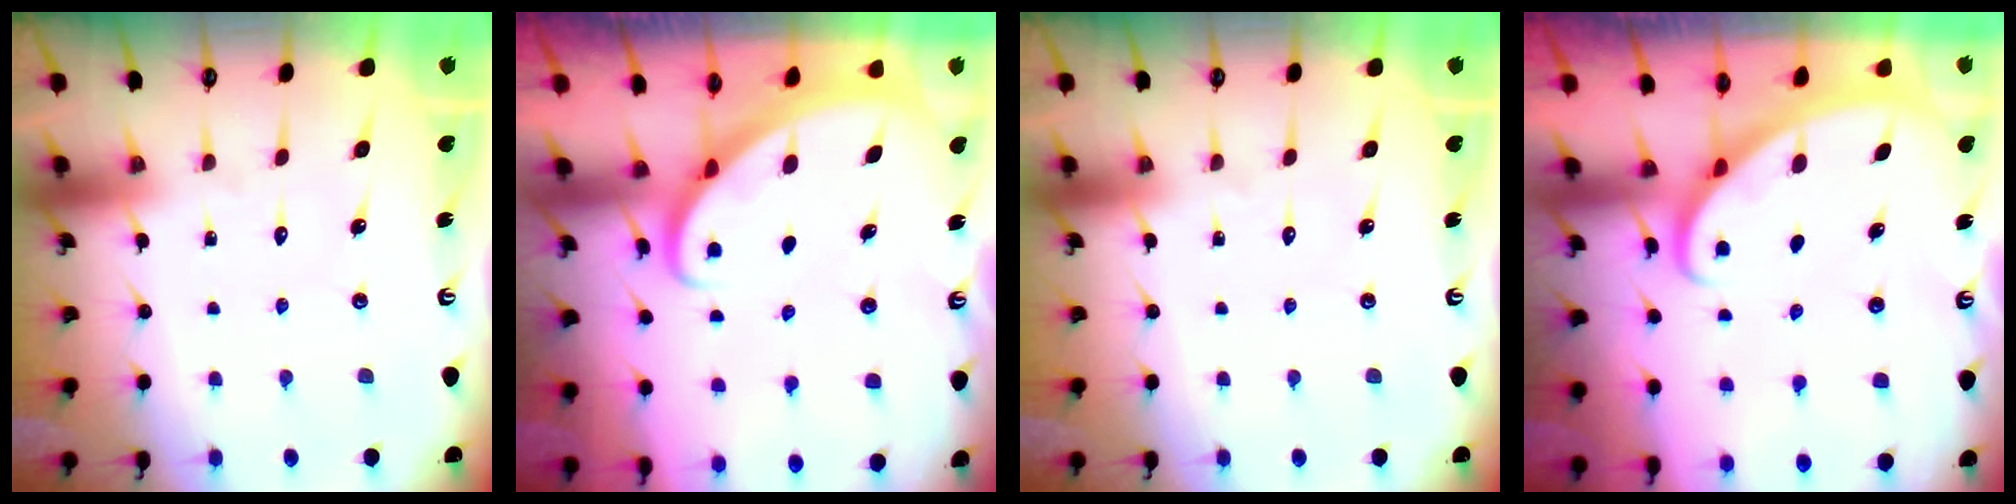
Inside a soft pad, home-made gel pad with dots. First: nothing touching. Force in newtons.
{"total": 2.7, "press": 2.7, "slide": 0.2}
{"total": 0.0}
{"total": 2.5, "press": 2.5, "slide": 0.1}